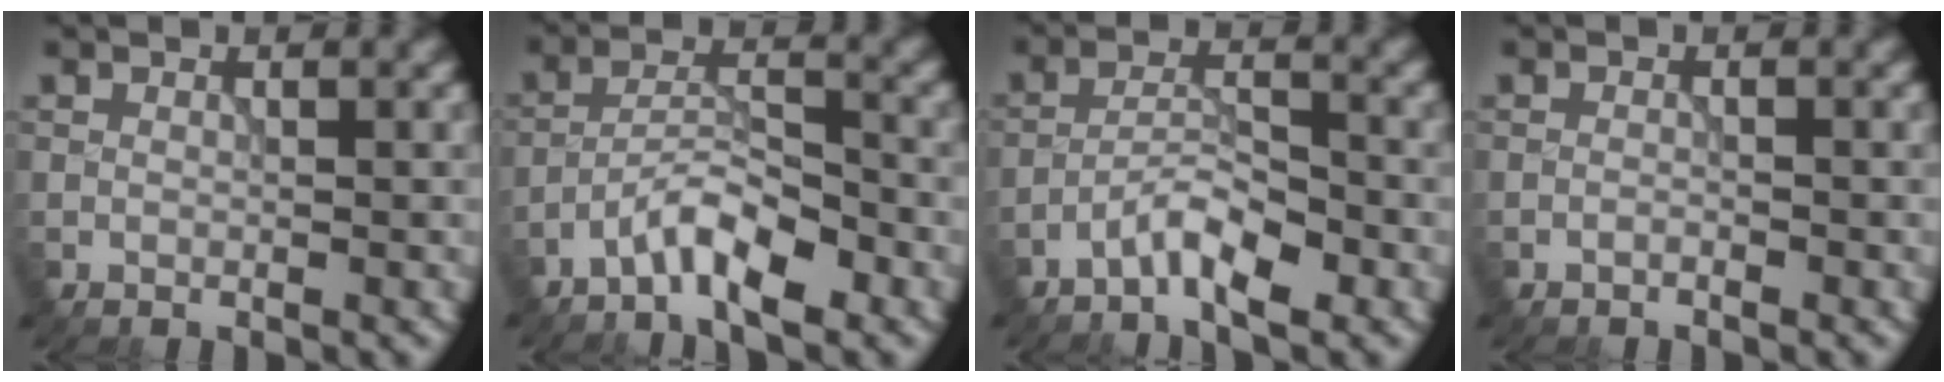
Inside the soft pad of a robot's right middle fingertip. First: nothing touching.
{"total": 4.4, "force": [-3.1, 0.9, 3.0], "torque": [-0.055, 0.010, -0.066]}
{"total": 3.7, "force": [-2.6, 0.7, 2.6], "torque": [-0.049, 0.010, -0.055]}
{"total": 0.5, "force": [-0.5, 0.0, 0.3], "torque": [-0.003, 0.002, -0.011]}